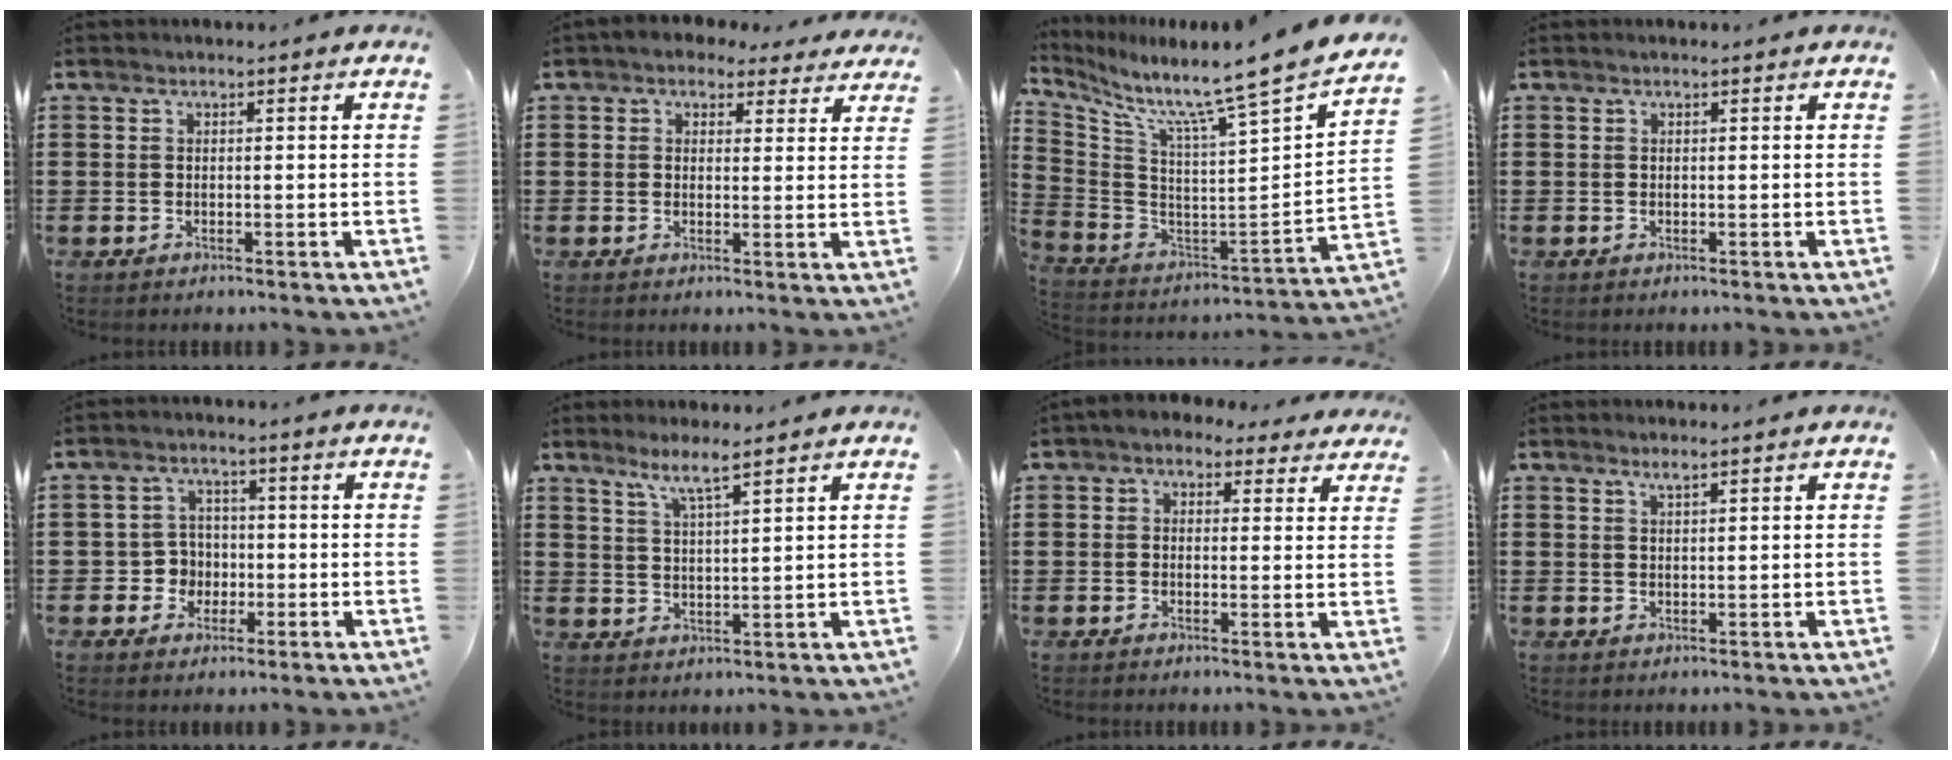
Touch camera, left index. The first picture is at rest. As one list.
[{"total": 3.8, "force": [3.2, 1.7, 1.1], "torque": [-0.025, -0.005, 0.058]}, {"total": 8.3, "force": [7.1, -1.5, 3.9], "torque": [-0.093, -0.089, 0.100]}, {"total": 0.0}, {"total": 4.3, "force": [-1.0, 4.0, 1.2], "torque": [-0.037, 0.008, -0.020]}, {"total": 4.1, "force": [3.4, -0.3, 2.4], "torque": [-0.055, -0.007, 0.060]}, {"total": 2.3, "force": [1.5, 1.5, 0.9], "torque": [-0.018, 0.002, 0.024]}, {"total": 1.6, "force": [1.3, -0.1, 0.9], "torque": [-0.018, -0.001, 0.025]}]